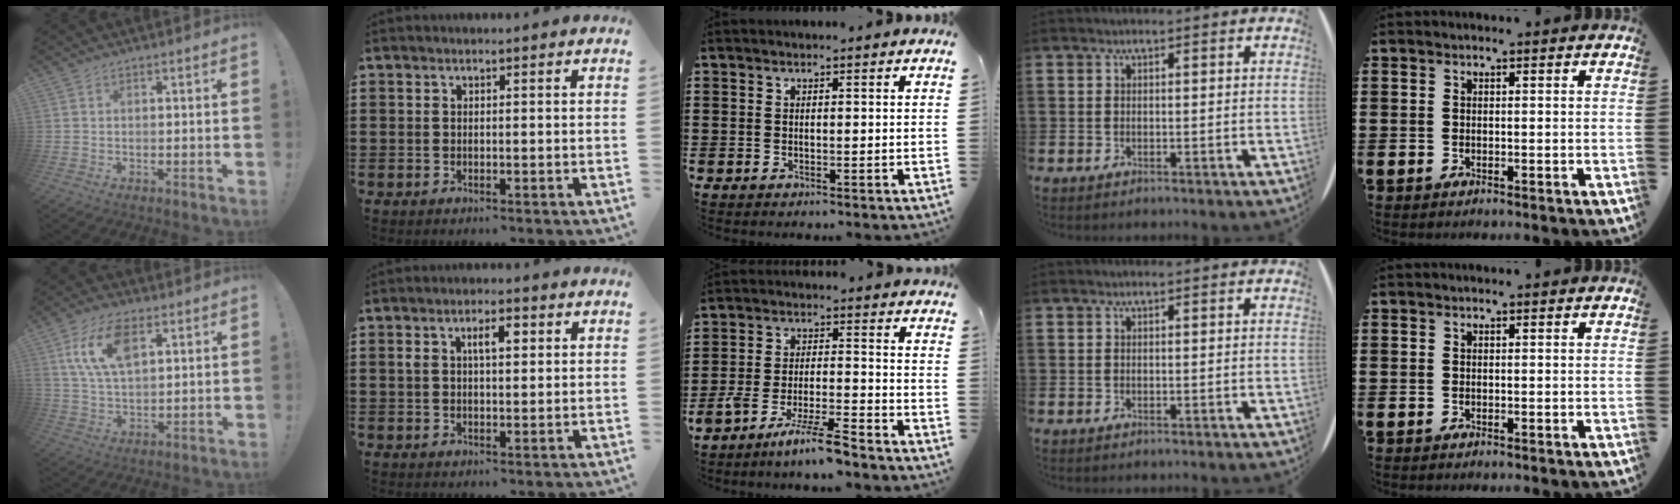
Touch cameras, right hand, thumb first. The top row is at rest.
{"thumb": {"total": 12.3, "force": [5.2, 6.5, 9.1], "torque": [-0.176, 0.002, 0.098]}, "index": {"total": 4.2, "force": [1.2, 1.8, 3.7], "torque": [-0.068, 0.009, 0.016]}, "middle": {"total": 7.3, "force": [-6.3, 0.0, 3.8], "torque": [-0.087, -0.013, -0.122]}}